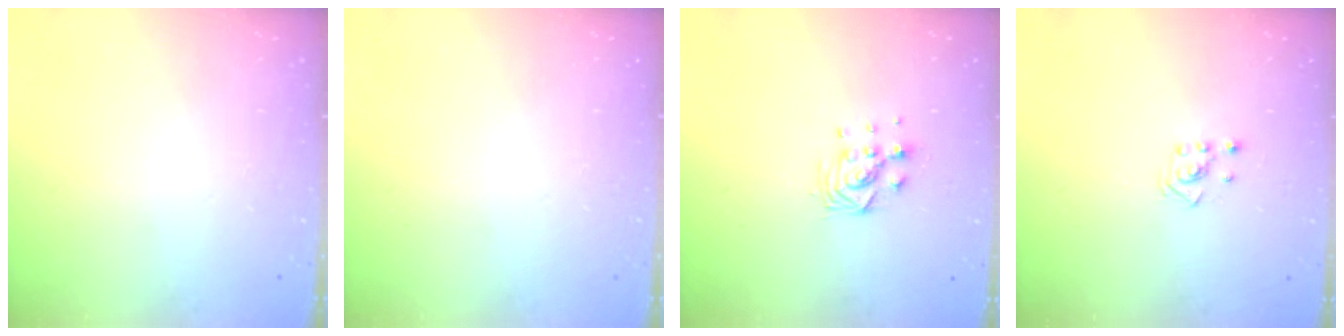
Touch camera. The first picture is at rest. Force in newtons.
{"total": 0.0}
{"total": 7.9, "press": 7.9, "slide": 0.5}
{"total": 2.1, "press": 1.9, "slide": 0.8}